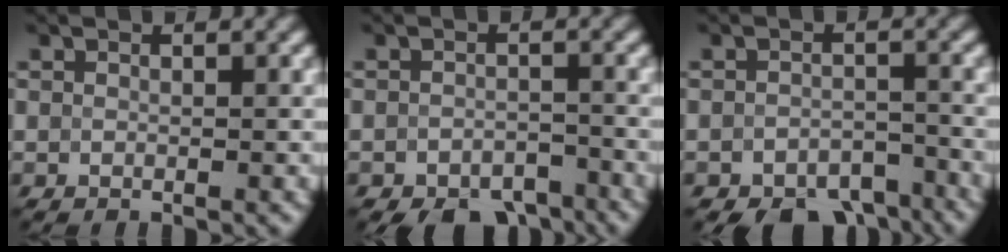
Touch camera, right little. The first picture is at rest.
{"total": 5.8, "force": [-4.9, 3.0, 1.1], "torque": [-0.006, -0.017, -0.090]}
{"total": 7.1, "force": [-6.0, 3.5, 1.2], "torque": [-0.015, -0.018, -0.099]}